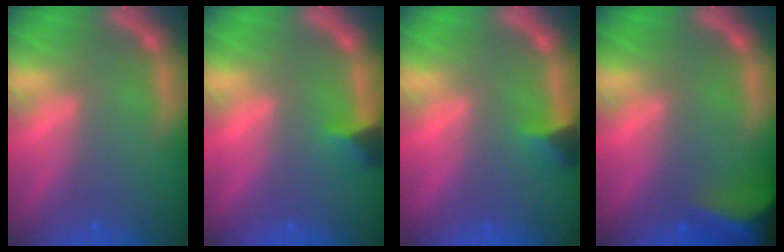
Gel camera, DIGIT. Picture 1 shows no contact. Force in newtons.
{"total": 1.9}
{"total": 1.9}
{"total": 10.0}